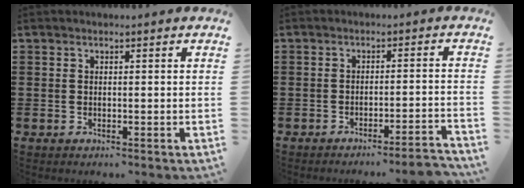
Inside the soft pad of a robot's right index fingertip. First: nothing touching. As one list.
[{"total": 3.2, "force": [-2.9, -0.4, 1.3], "torque": [-0.023, -0.008, -0.060]}]